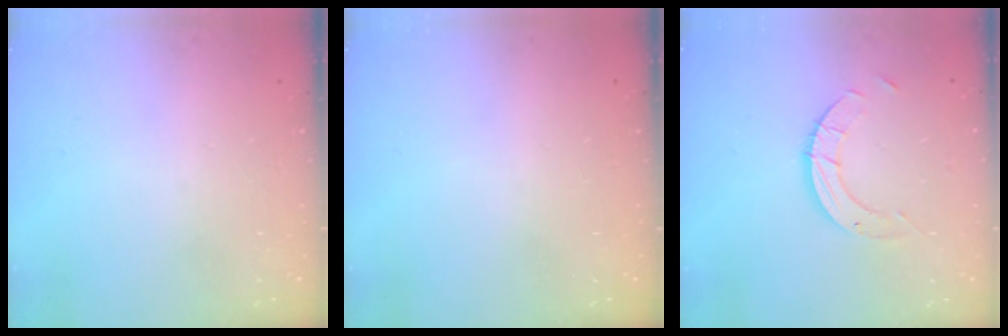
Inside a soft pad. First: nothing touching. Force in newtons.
{"total": 0.0}
{"total": 5.6, "press": 5.6, "slide": 0.1}